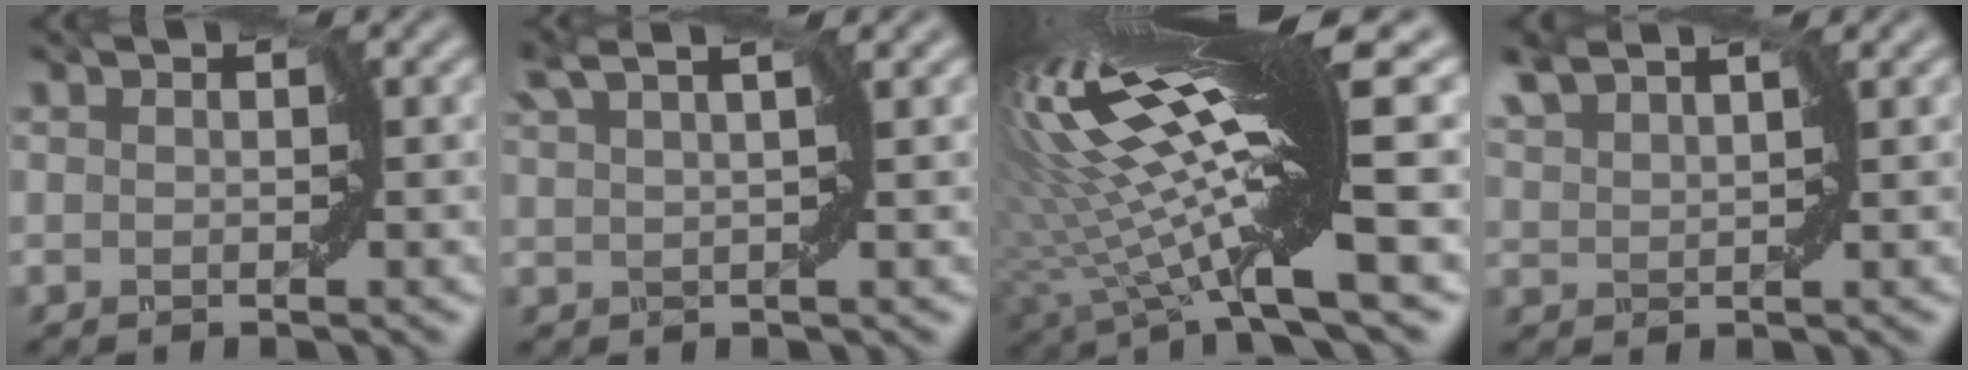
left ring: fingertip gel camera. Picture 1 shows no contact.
{"total": 2.5, "force": [1.6, -0.1, 1.9], "torque": [-0.037, 0.009, 0.024]}
{"total": 15.3, "force": [4.0, 2.3, 14.6], "torque": [-0.266, 0.009, 0.082]}
{"total": 2.4, "force": [2.3, -0.1, 0.6], "torque": [-0.026, 0.008, 0.046]}